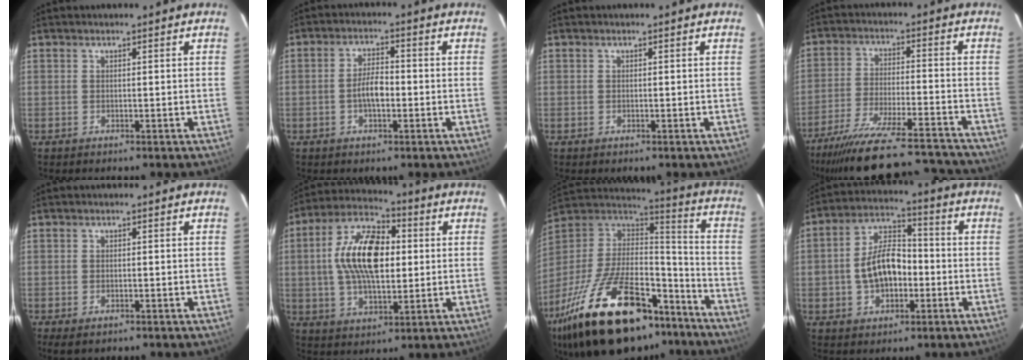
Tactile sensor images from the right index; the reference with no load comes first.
{"total": 4.6, "force": [-1.2, 2.0, 4.0], "torque": [-0.076, 0.007, -0.020]}
{"total": 0.0}
{"total": 27.5, "force": [-24.7, 4.4, 11.3], "torque": [-0.210, -0.044, -0.361]}
{"total": 2.7, "force": [-1.7, 1.2, 1.6], "torque": [-0.036, -0.009, -0.030]}
{"total": 15.9, "force": [1.6, 8.2, 13.6], "torque": [-0.256, 0.022, 0.022]}
{"total": 34.5, "force": [-22.5, 14.9, 21.6], "torque": [-0.411, -0.009, -0.344]}
{"total": 10.8, "force": [-1.9, 6.7, 8.3], "torque": [-0.159, 0.023, -0.026]}